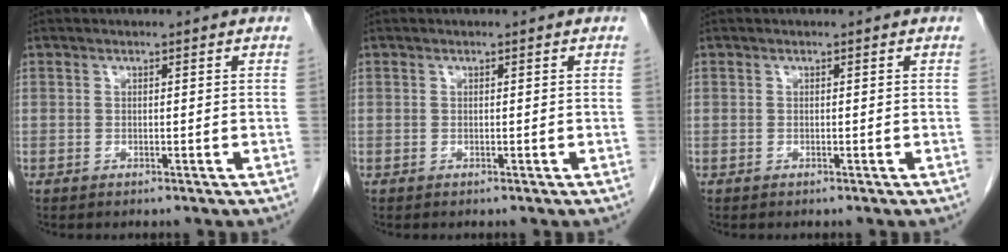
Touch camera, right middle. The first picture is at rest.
{"total": 0.0}
{"total": 0.0}